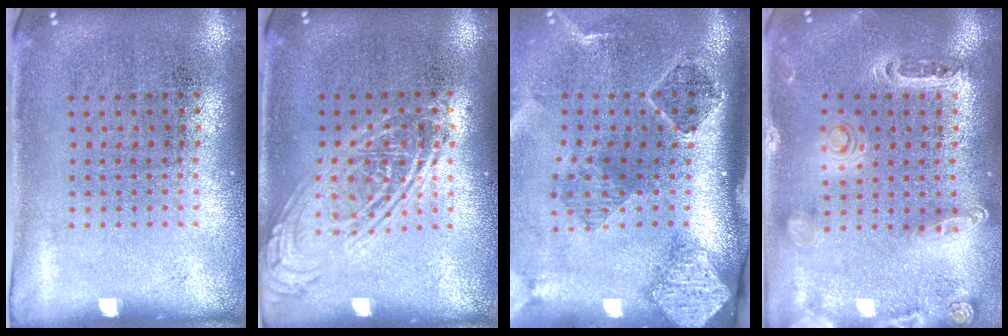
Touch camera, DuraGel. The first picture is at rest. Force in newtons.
{"total": 2.4, "press": 2.4, "slide": 0.3}
{"total": 2.9, "press": 1.9, "slide": 2.1}
{"total": 1.4, "press": 1.4, "slide": 0.4}